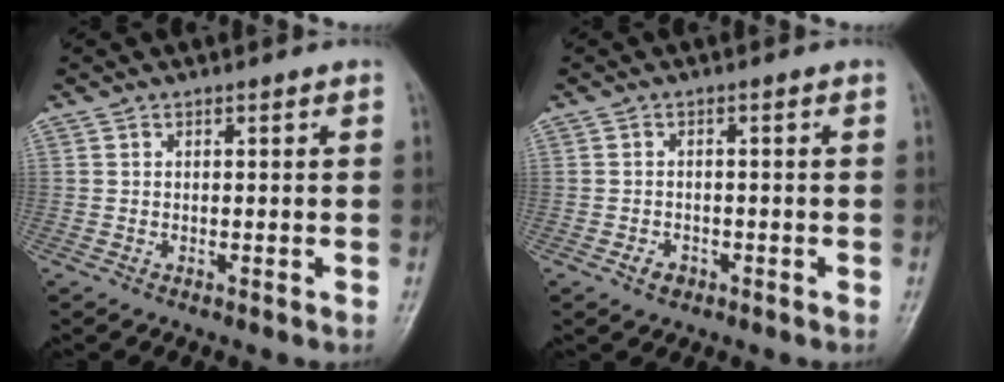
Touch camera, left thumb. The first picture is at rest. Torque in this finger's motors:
{"motor_torque": [-0.18, 0.24, 0.21, 0.06, 0.00]}